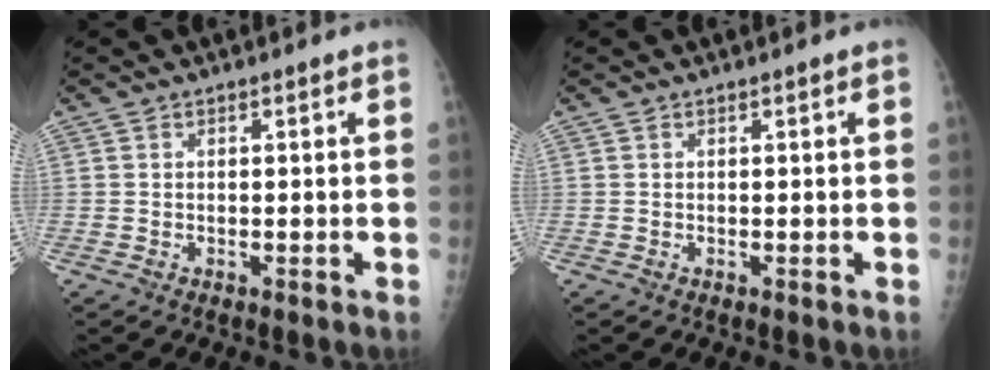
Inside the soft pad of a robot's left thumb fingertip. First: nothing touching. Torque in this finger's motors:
{"motor_torque": [0.33, 0.33, 0.02, -0.02, 0.00]}